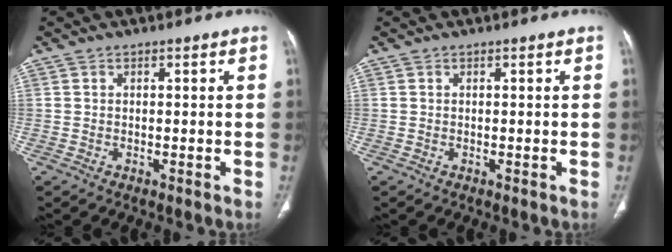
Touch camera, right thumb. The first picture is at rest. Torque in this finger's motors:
{"motor_torque": [0.00, 0.00, 0.00, 0.00, 0.00]}